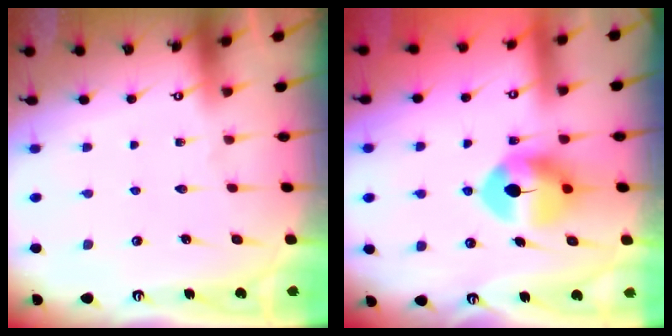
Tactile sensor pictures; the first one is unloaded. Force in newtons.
{"total": 8.5, "press": 8.3, "slide": 1.4}